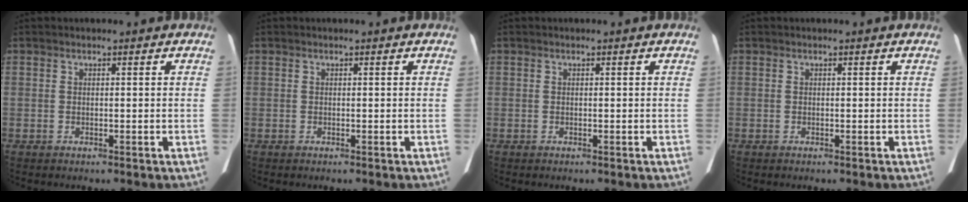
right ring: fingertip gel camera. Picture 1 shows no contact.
{"total": 0.0}
{"total": 0.0}
{"total": 0.0}